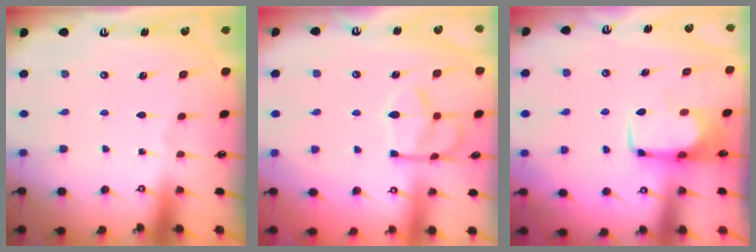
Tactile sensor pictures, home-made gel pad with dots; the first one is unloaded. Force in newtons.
{"total": 9.5, "press": 9.5, "slide": 0.7}
{"total": 0.5, "press": 0.5, "slide": 0.2}